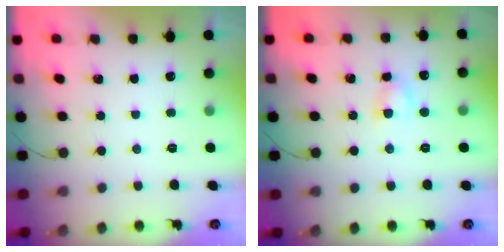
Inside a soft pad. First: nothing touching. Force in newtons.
{"total": 3.7, "press": 3.5, "slide": 1.0}